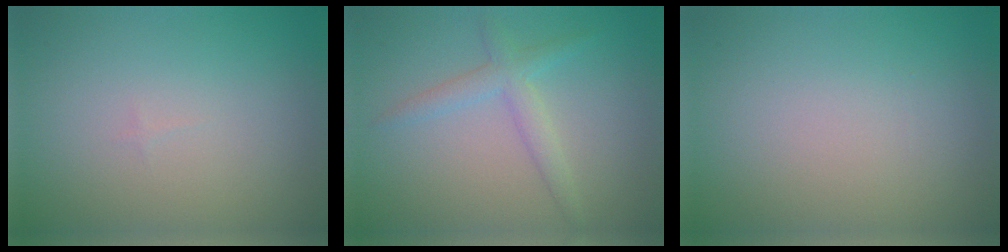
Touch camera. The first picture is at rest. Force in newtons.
{"total": 2.5, "press": 2.5, "slide": 0.1}
{"total": 0.0}